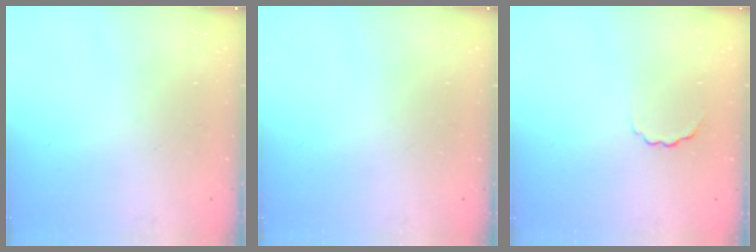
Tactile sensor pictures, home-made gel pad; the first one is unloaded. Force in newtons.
{"total": 0.0}
{"total": 2.5, "press": 2.4, "slide": 0.6}